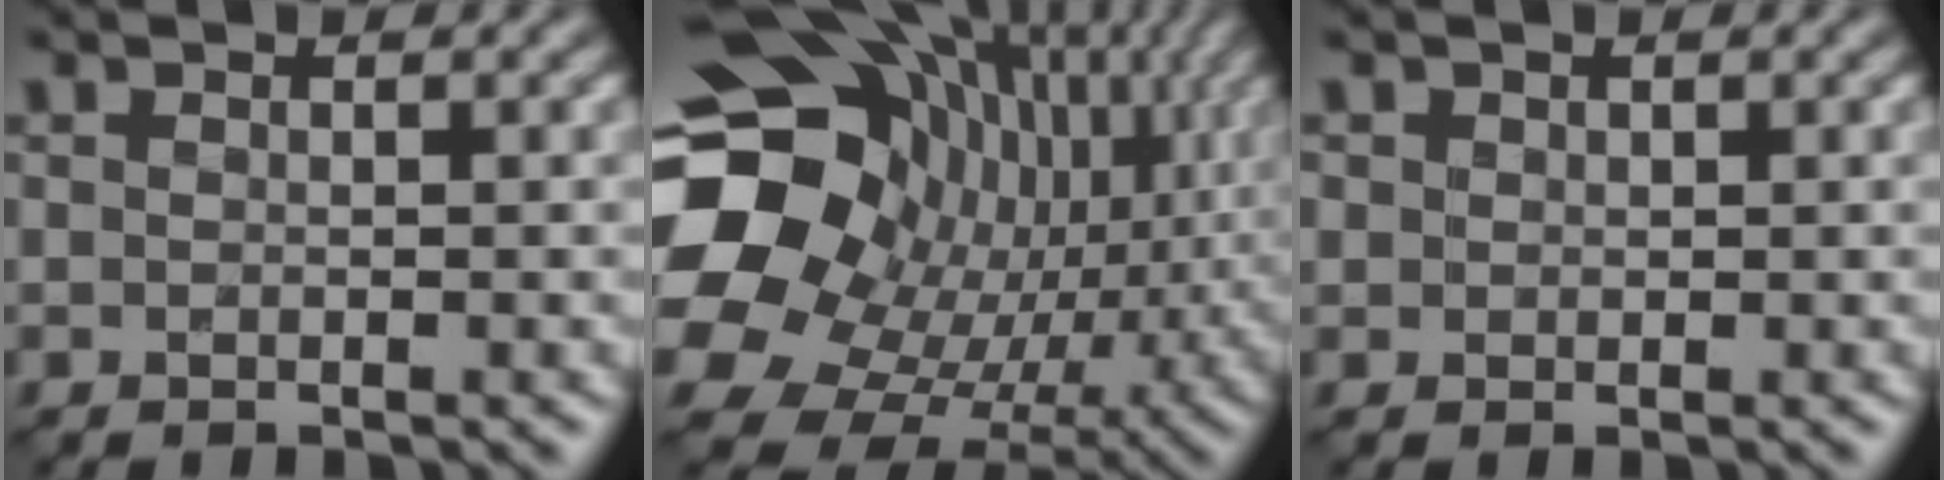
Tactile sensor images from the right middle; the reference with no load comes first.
{"total": 17.8, "force": [3.0, 14.7, 9.6], "torque": [-0.182, -0.009, 0.085]}
{"total": 0.7, "force": [0.2, 0.5, -0.5], "torque": [0.011, 0.003, 0.005]}